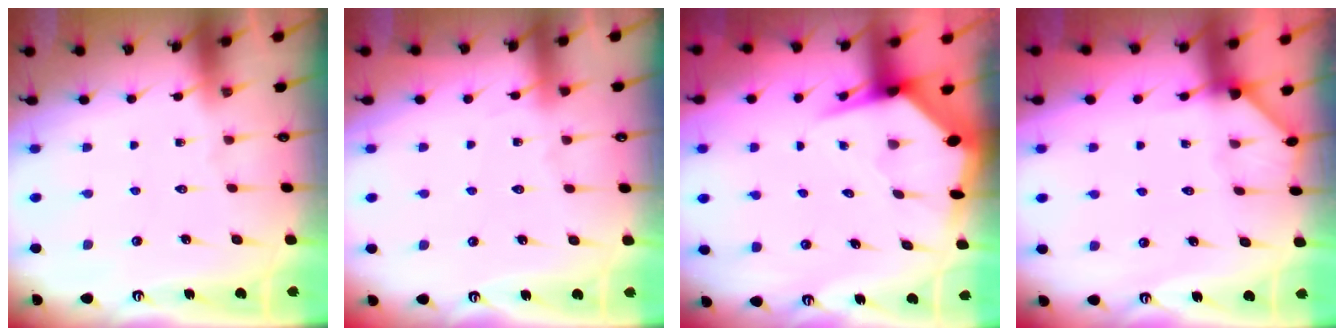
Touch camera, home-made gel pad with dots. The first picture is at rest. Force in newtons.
{"total": 3.6, "press": 3.5, "slide": 0.6}
{"total": 5.3, "press": 5.2, "slide": 0.5}
{"total": 2.8, "press": 2.8, "slide": 0.2}